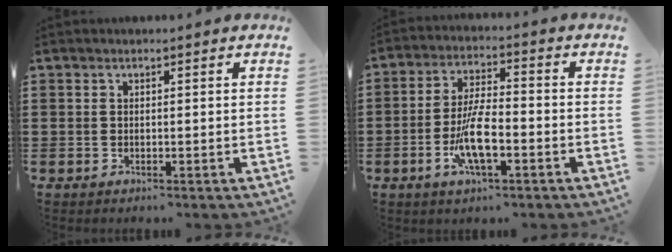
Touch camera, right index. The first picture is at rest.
{"total": 8.6, "force": [-2.9, 2.5, 7.7], "torque": [-0.159, -0.011, -0.054]}